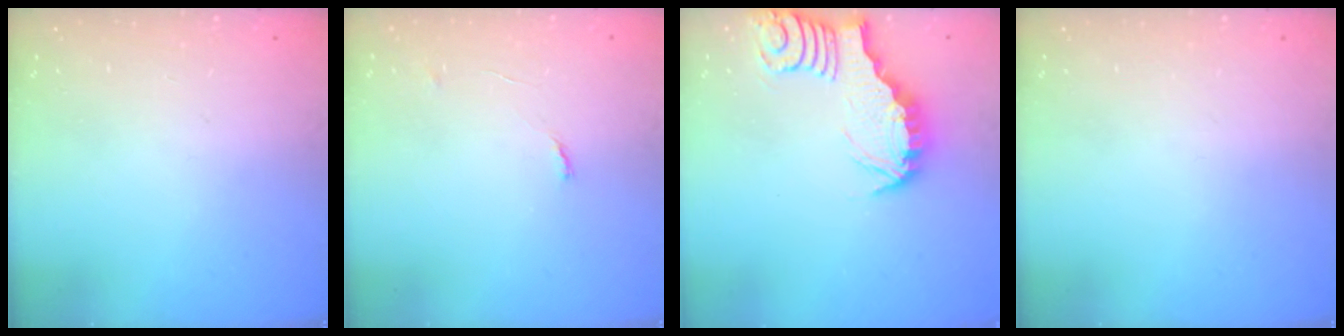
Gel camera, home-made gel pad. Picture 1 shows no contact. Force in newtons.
{"total": 4.4, "press": 4.4, "slide": 0.3}
{"total": 3.1, "press": 3.1, "slide": 0.4}
{"total": 0.0}